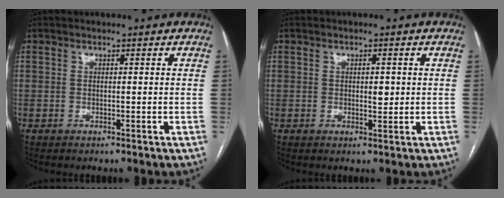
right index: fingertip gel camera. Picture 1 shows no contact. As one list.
[{"total": 2.0, "force": [0.2, 0.8, 1.8], "torque": [-0.029, -0.001, 0.004]}]